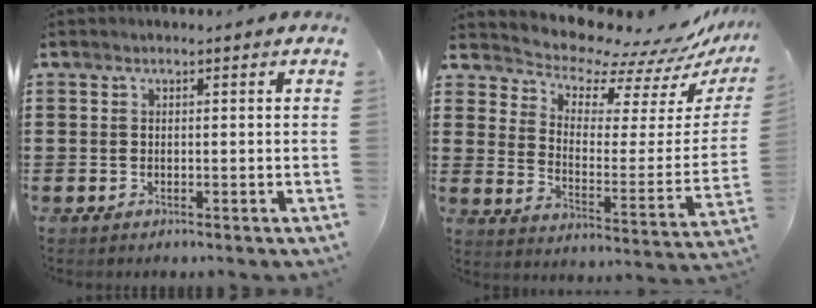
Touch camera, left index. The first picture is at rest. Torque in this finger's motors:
{"motor_torque": [2.14, 0.00, 0.40, -0.05]}